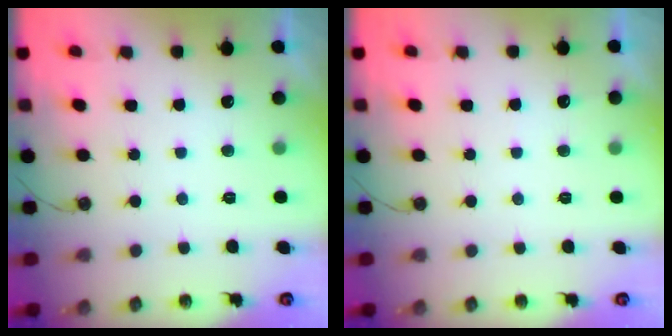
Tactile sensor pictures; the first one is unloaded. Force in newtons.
{"total": 2.9, "press": 2.9, "slide": 0.4}